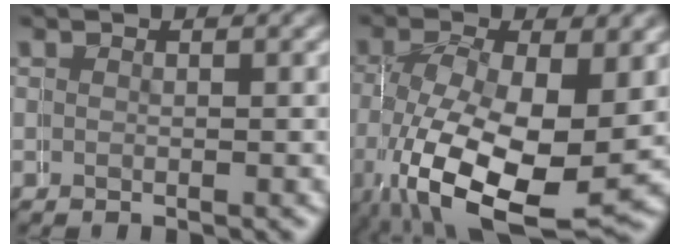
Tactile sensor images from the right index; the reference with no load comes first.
{"total": 9.4, "force": [-1.7, 5.5, 7.4], "torque": [-0.157, -0.056, 0.007]}